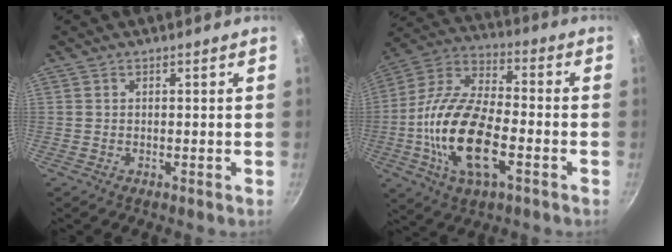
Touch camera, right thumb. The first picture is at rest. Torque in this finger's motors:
{"motor_torque": [-0.19, 1.50, 1.85, -0.93, 0.51]}